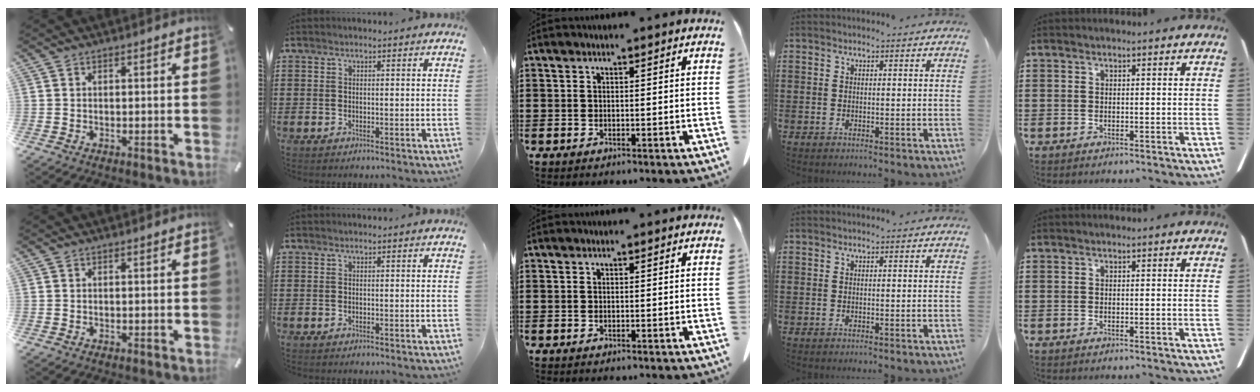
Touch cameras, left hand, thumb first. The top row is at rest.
{}